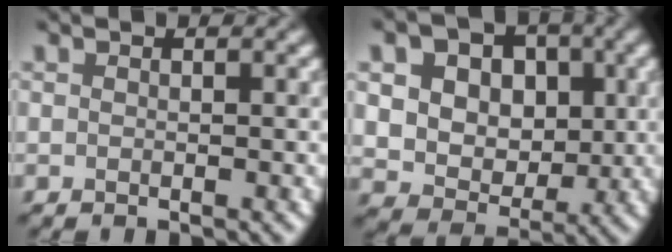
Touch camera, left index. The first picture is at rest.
{"total": 12.9, "force": [4.5, 9.9, 7.0], "torque": [-0.133, 0.030, 0.076]}